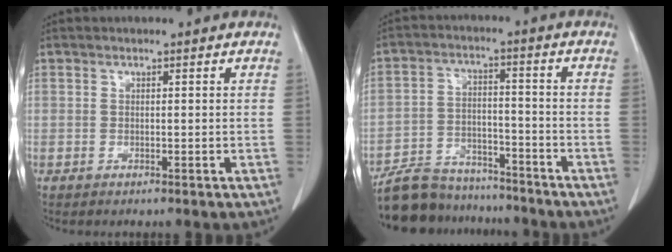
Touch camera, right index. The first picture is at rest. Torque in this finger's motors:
{"motor_torque": [0.74, -0.70, 0.19, 0.00]}